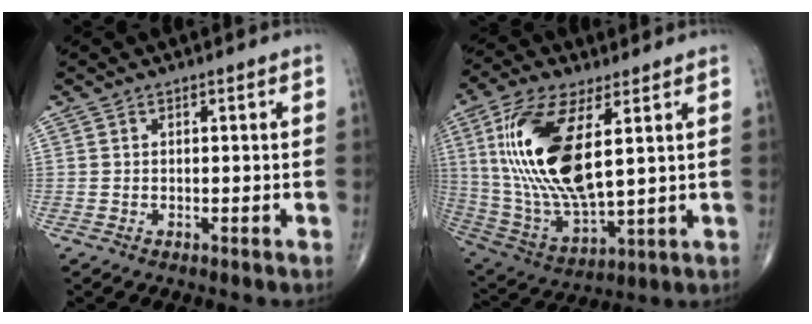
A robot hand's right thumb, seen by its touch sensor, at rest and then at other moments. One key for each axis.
{"total": 21.1, "fx": 5.1, "fy": 8.5, "fz": 18.7, "tx": -0.391, "ty": -0.026, "tz": 0.103}